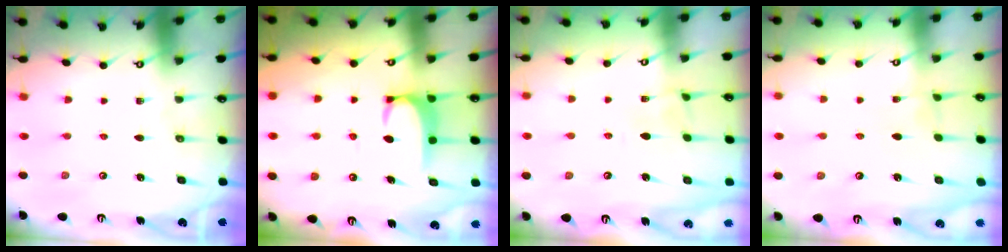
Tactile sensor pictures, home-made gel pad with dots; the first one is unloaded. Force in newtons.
{"total": 1.8, "press": 1.7, "slide": 0.5}
{"total": 3.5, "press": 3.5, "slide": 0.1}
{"total": 2.9, "press": 2.9, "slide": 0.4}